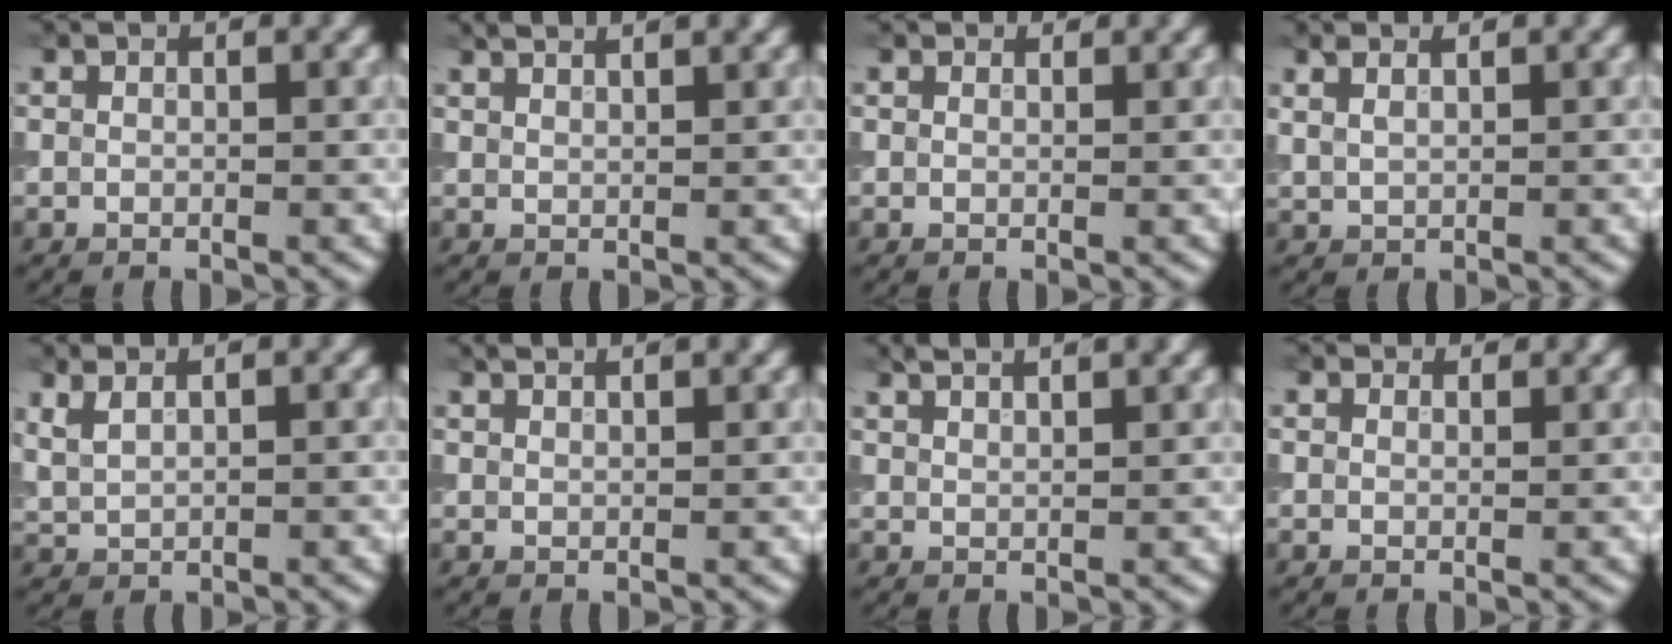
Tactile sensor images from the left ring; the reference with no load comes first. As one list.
[{"total": 3.1, "force": [2.6, 0.7, 1.5], "torque": [-0.013, 0.021, 0.021]}, {"total": 1.3, "force": [1.1, 0.5, 0.3], "torque": [-0.014, 0.001, 0.013]}, {"total": 1.7, "force": [1.2, 0.4, 1.2], "torque": [-0.027, 0.006, 0.025]}, {"total": 1.6, "force": [1.2, 0.2, 1.0], "torque": [-0.031, 0.004, 0.034]}, {"total": 2.8, "force": [2.3, 0.6, 1.4], "torque": [-0.011, 0.017, 0.019]}, {"total": 3.6, "force": [3.0, 0.8, 1.8], "torque": [-0.023, 0.021, 0.030]}, {"total": 2.4, "force": [2.1, 0.9, 0.6], "torque": [-0.023, -0.001, 0.037]}]